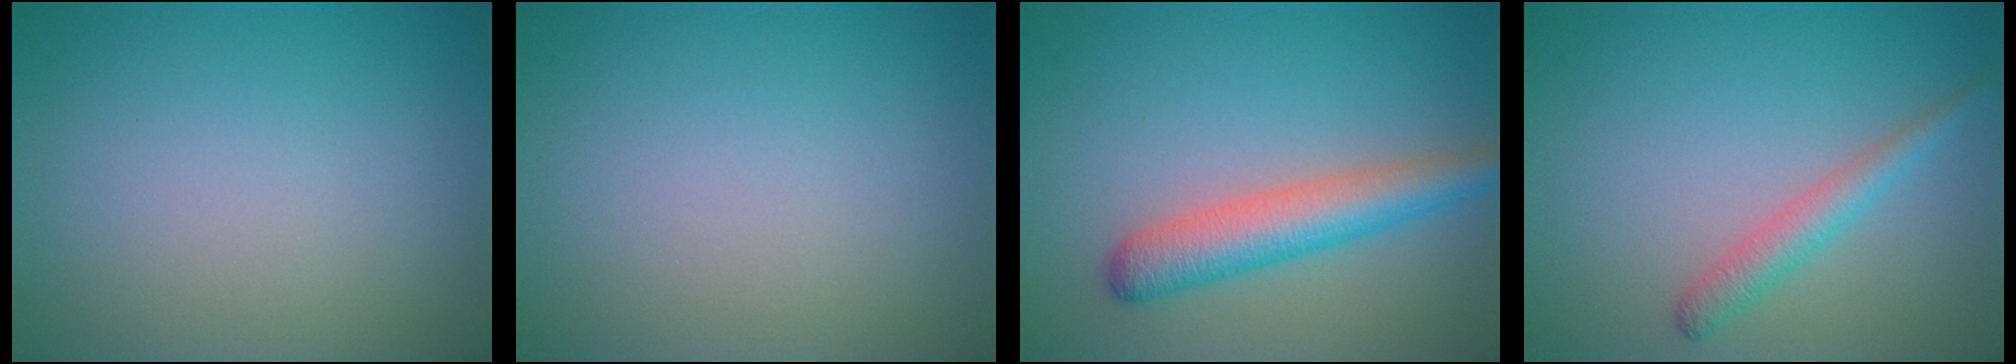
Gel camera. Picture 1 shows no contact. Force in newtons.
{"total": 0.0}
{"total": 4.6, "press": 4.6, "slide": 0.2}
{"total": 2.3, "press": 2.3, "slide": 0.1}